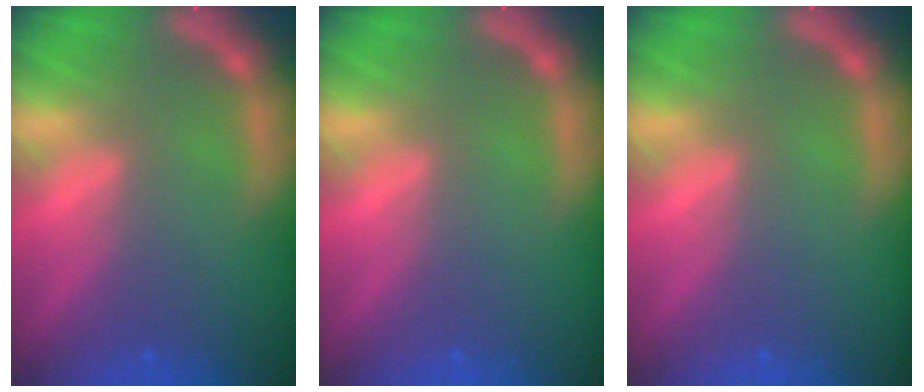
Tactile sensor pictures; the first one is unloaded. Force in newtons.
{"total": 0.0}
{"total": 0.0}